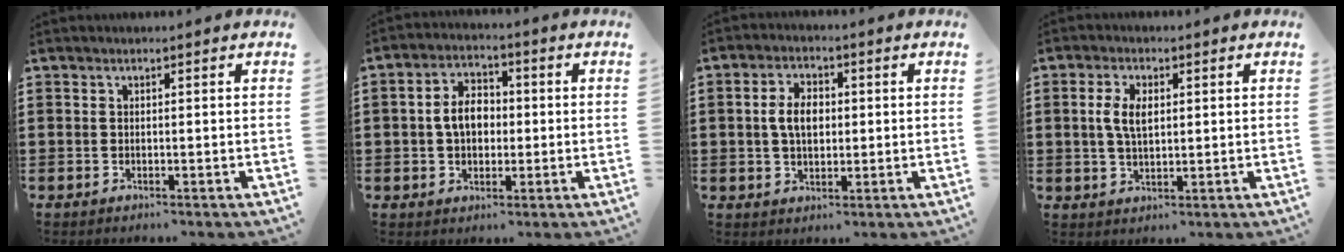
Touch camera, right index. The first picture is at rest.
{"total": 5.6, "force": [-0.1, 3.9, 4.1], "torque": [-0.093, 0.013, -0.008]}
{"total": 5.1, "force": [0.2, 3.2, 4.0], "torque": [-0.083, 0.006, -0.003]}
{"total": 4.7, "force": [0.7, 2.4, 4.0], "torque": [-0.090, 0.009, 0.008]}